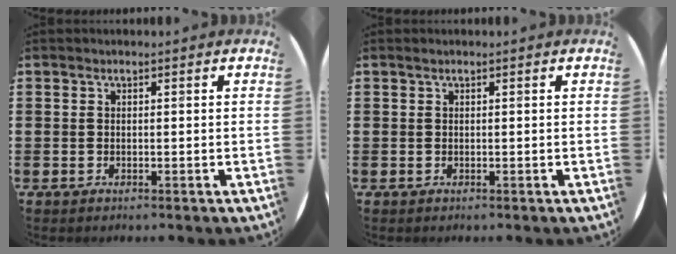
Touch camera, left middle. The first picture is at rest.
{"total": 0.0}